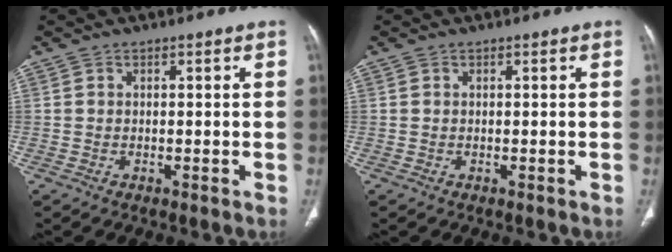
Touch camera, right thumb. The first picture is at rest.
{"total": 0.0}